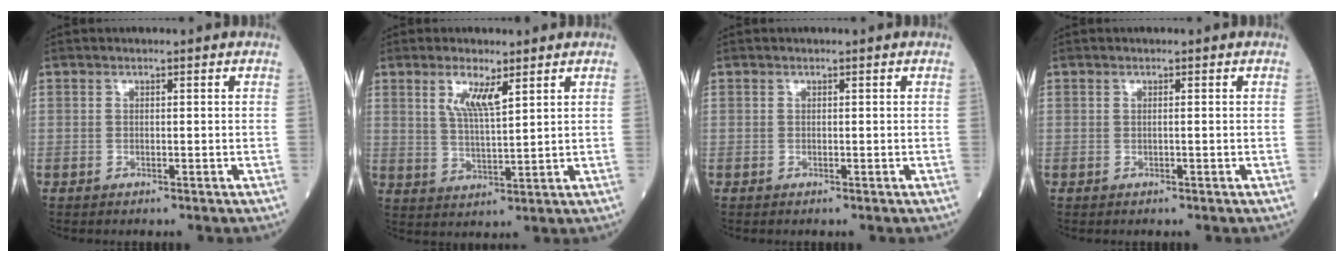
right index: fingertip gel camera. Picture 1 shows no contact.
{"total": 5.4, "force": [2.9, 1.0, 4.4], "torque": [-0.093, -0.004, 0.057]}
{"total": 0.0}
{"total": 0.0}